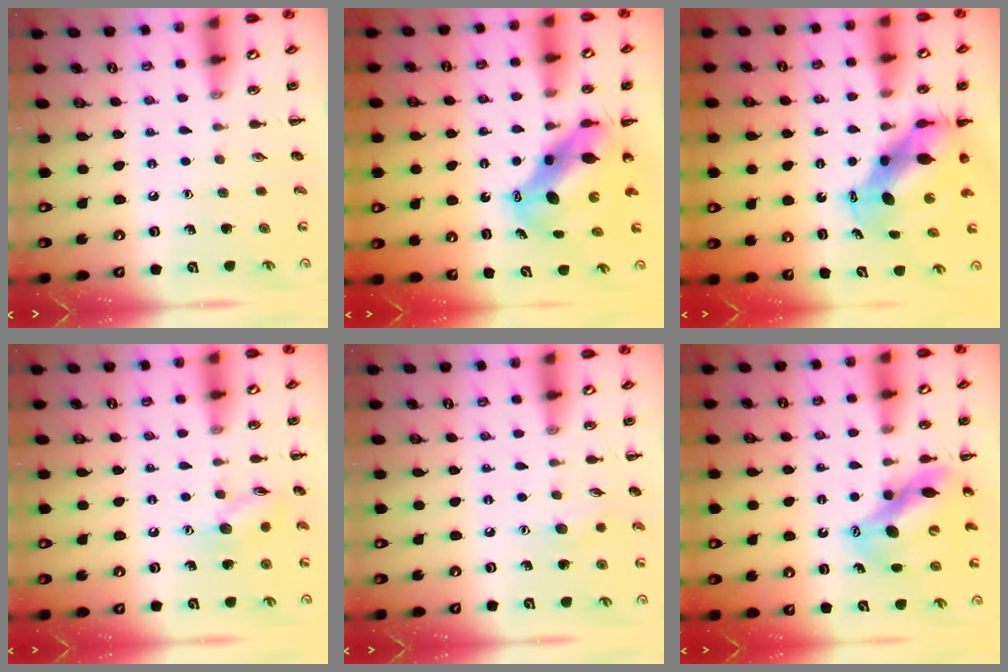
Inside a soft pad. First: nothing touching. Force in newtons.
{"total": 8.6, "press": 8.2, "slide": 2.6}
{"total": 8.9, "press": 8.7, "slide": 1.9}
{"total": 8.1, "press": 8.1, "slide": 0.8}
{"total": 5.7, "press": 5.5, "slide": 1.4}
{"total": 12.8, "press": 12.3, "slide": 3.3}